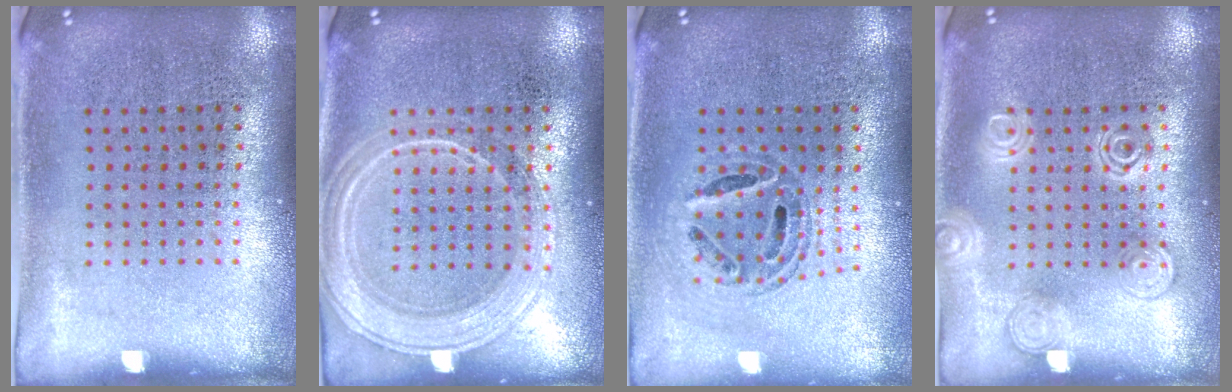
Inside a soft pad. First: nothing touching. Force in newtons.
{"total": 3.1, "press": 3.1, "slide": 0.5}
{"total": 0.7, "press": 0.7, "slide": 0.2}
{"total": 2.5, "press": 2.4, "slide": 0.4}